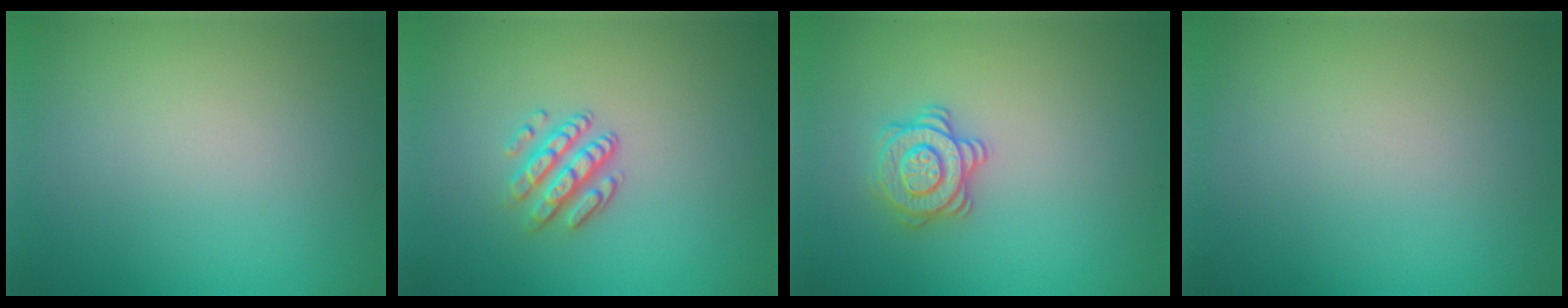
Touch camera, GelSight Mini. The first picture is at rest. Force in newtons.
{"total": 2.9, "press": 2.3, "slide": 1.6}
{"total": 2.8, "press": 2.8, "slide": 0.4}
{"total": 0.0}